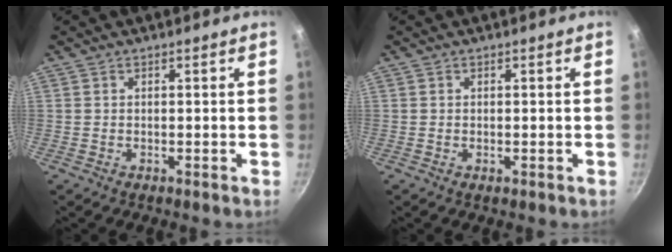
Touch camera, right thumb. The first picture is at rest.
{"total": 0.6, "force": [-0.1, 0.3, 0.6], "torque": [-0.009, 0.000, -0.003]}